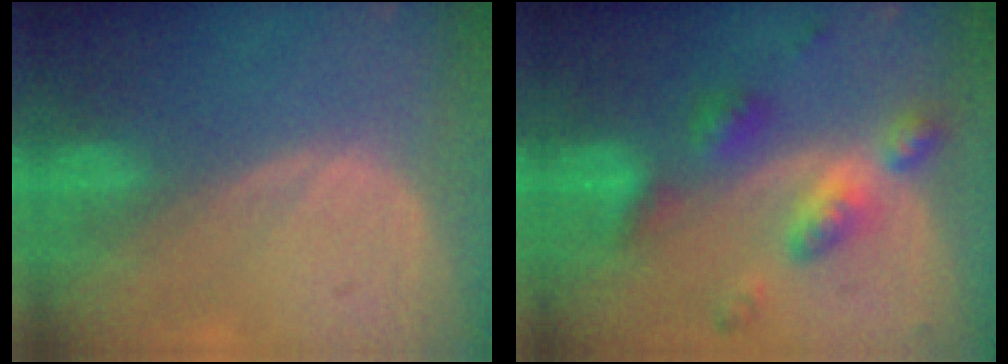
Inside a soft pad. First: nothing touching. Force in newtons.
{"total": 7.4, "press": 7.4, "slide": 0.5}